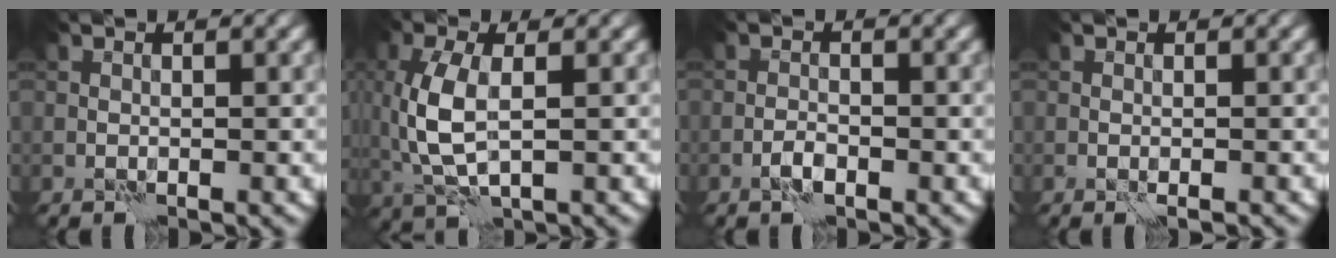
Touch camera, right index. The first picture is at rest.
{"total": 5.5, "force": [0.3, 2.7, 4.8], "torque": [-0.126, 0.002, 0.009]}
{"total": 1.2, "force": [-0.8, 0.4, 0.8], "torque": [-0.015, 0.005, -0.018]}
{"total": 1.2, "force": [-0.5, 0.2, 1.1], "torque": [-0.013, 0.001, -0.010]}